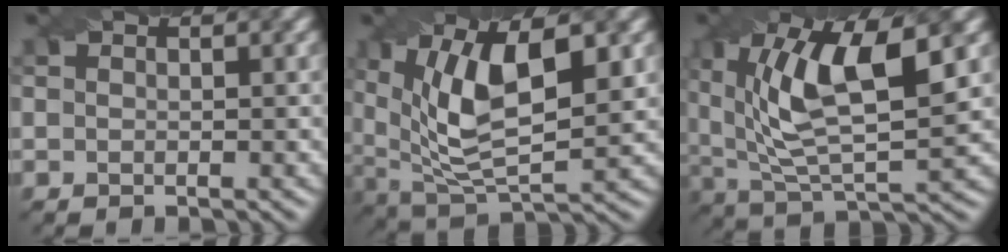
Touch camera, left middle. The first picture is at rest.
{"total": 10.6, "force": [2.8, 4.5, 9.2], "torque": [-0.167, -0.005, 0.050]}
{"total": 11.0, "force": [3.4, 4.1, 9.6], "torque": [-0.181, 0.004, 0.058]}